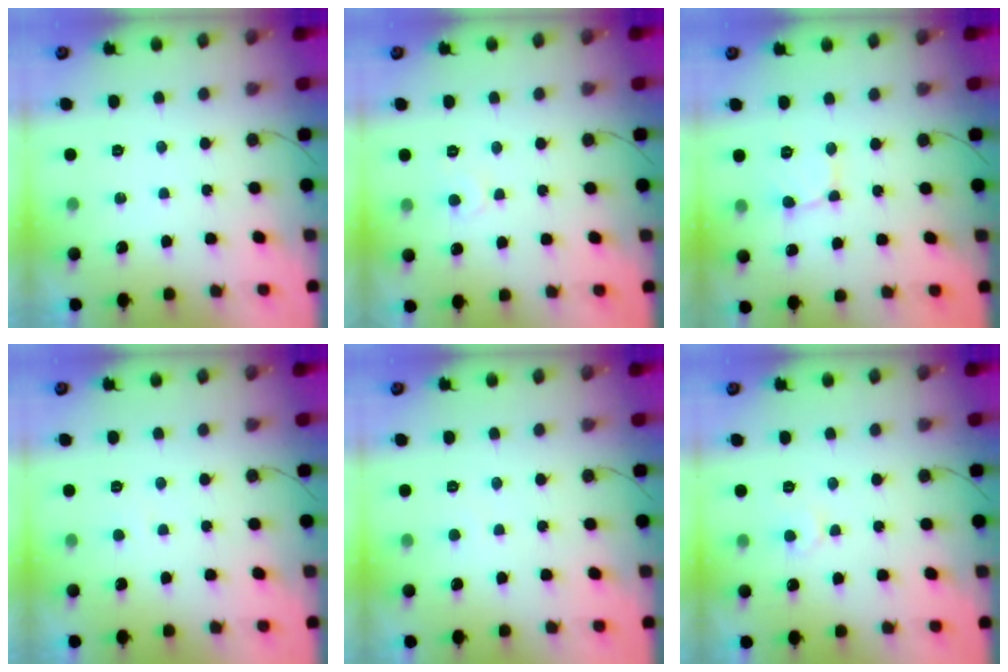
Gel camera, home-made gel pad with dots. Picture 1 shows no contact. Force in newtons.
{"total": 4.6, "press": 4.6, "slide": 0.5}
{"total": 2.3, "press": 2.3, "slide": 0.2}
{"total": 2.0, "press": 2.0, "slide": 0.1}
{"total": 2.0, "press": 2.0, "slide": 0.2}
{"total": 4.7, "press": 4.7, "slide": 0.2}